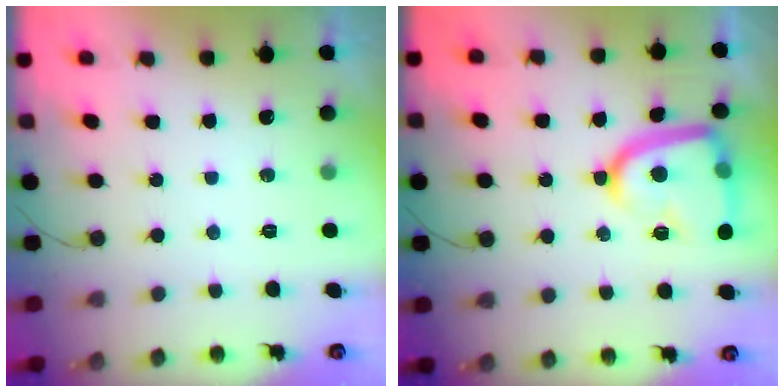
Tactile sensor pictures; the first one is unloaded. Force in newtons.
{"total": 17.2, "press": 17.1, "slide": 1.5}